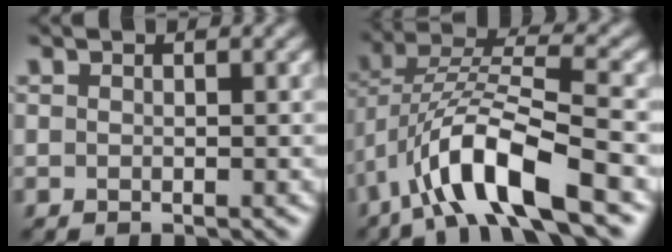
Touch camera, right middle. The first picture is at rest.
{"total": 9.9, "force": [-5.4, 2.8, 7.9], "torque": [-0.152, 0.011, -0.102]}